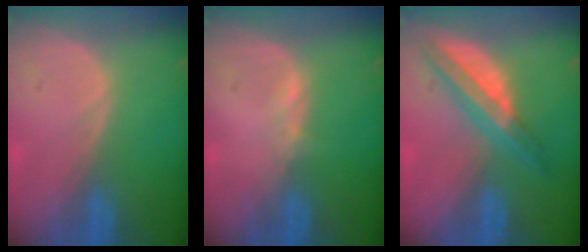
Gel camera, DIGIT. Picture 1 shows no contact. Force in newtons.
{"total": 0.7, "press": 0.7, "slide": 0.2}
{"total": 6.6, "press": 5.8, "slide": 3.1}